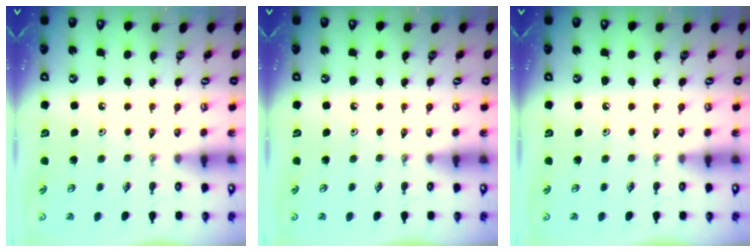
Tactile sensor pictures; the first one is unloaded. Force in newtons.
{"total": 0.0}
{"total": 0.0}